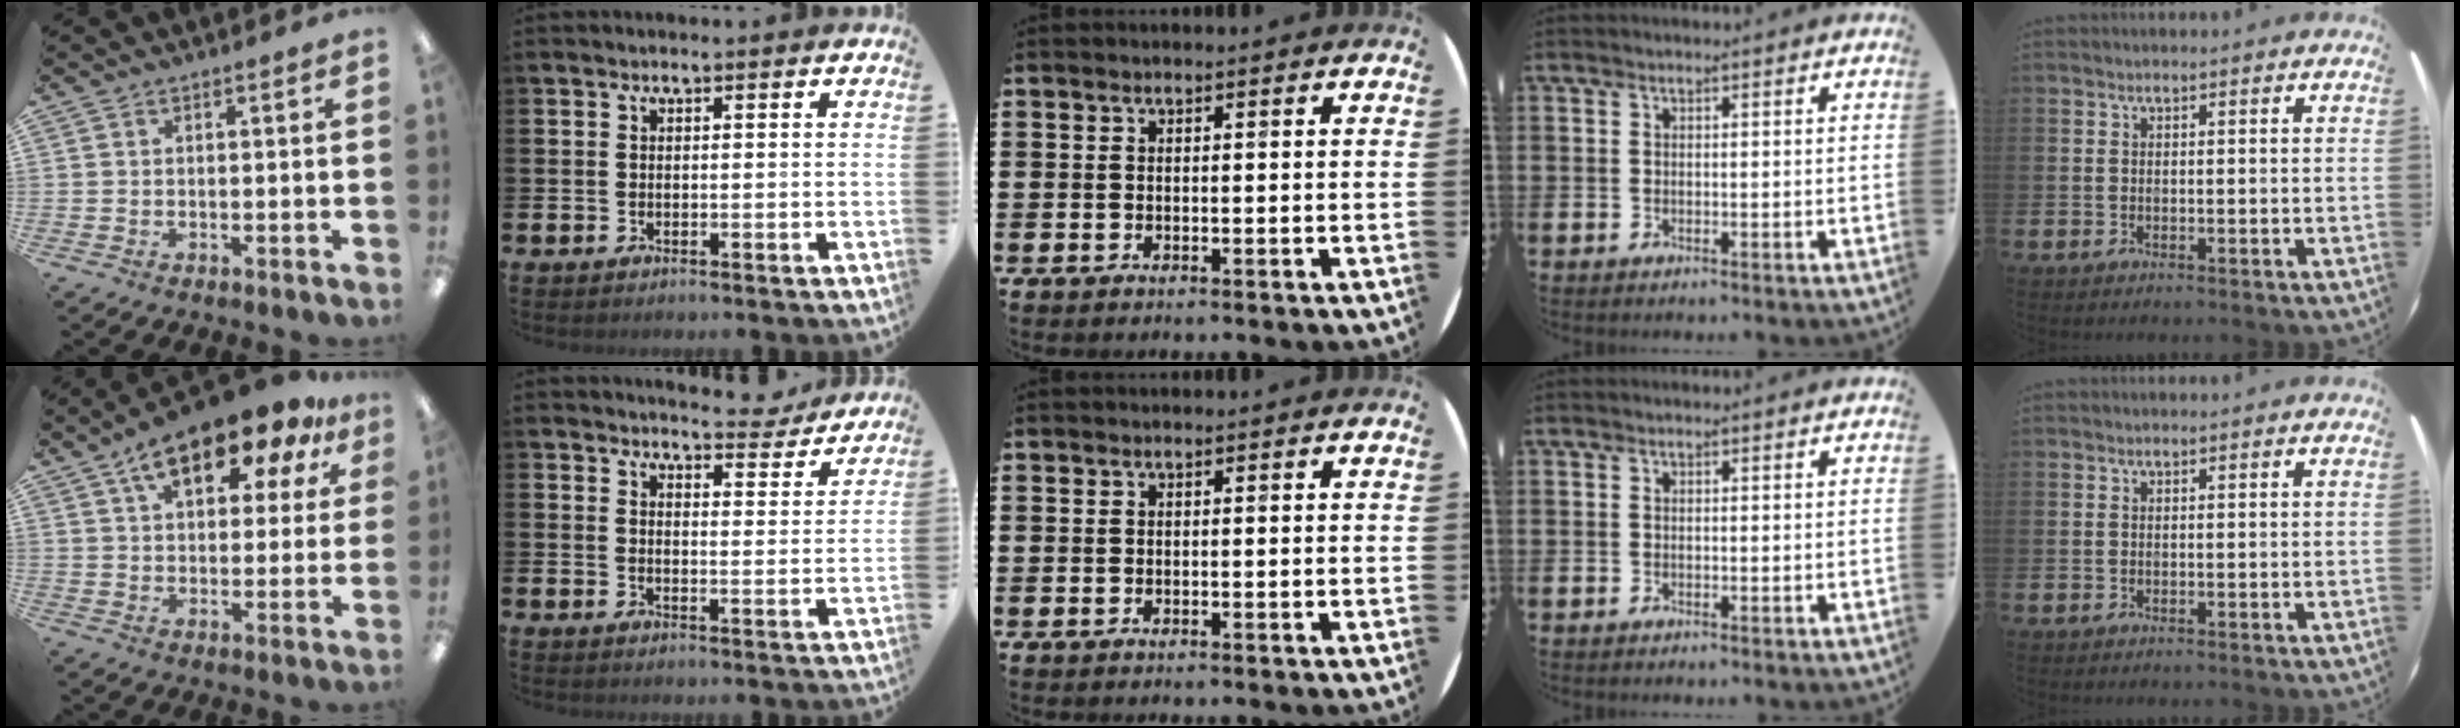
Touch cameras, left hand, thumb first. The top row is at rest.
{"thumb": {"total": 15.3, "force": [9.8, 6.5, 9.8], "torque": [-0.152, -0.044, 0.165]}, "index": {"total": 5.0, "force": [4.9, 0.8, 0.6], "torque": [-0.007, -0.036, 0.083]}}